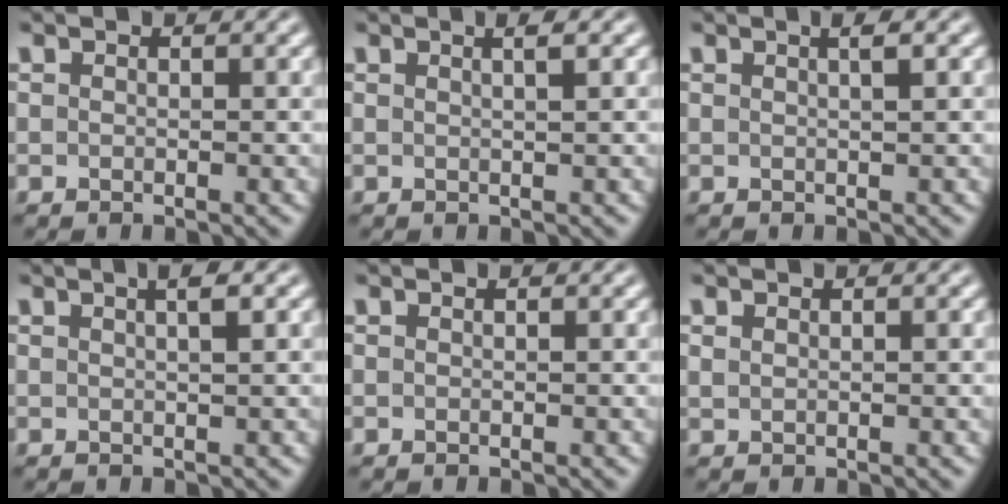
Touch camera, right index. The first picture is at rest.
{"total": 1.7, "force": [0.7, -0.7, 1.4], "torque": [-0.016, 0.001, 0.015]}
{"total": 1.8, "force": [0.8, -0.4, 1.6], "torque": [-0.018, 0.003, 0.014]}
{"total": 2.4, "force": [1.1, -0.2, 2.2], "torque": [-0.023, 0.007, 0.018]}
{"total": 0.0}
{"total": 0.7, "force": [0.6, -0.4, 0.2], "torque": [0.002, -0.002, 0.018]}